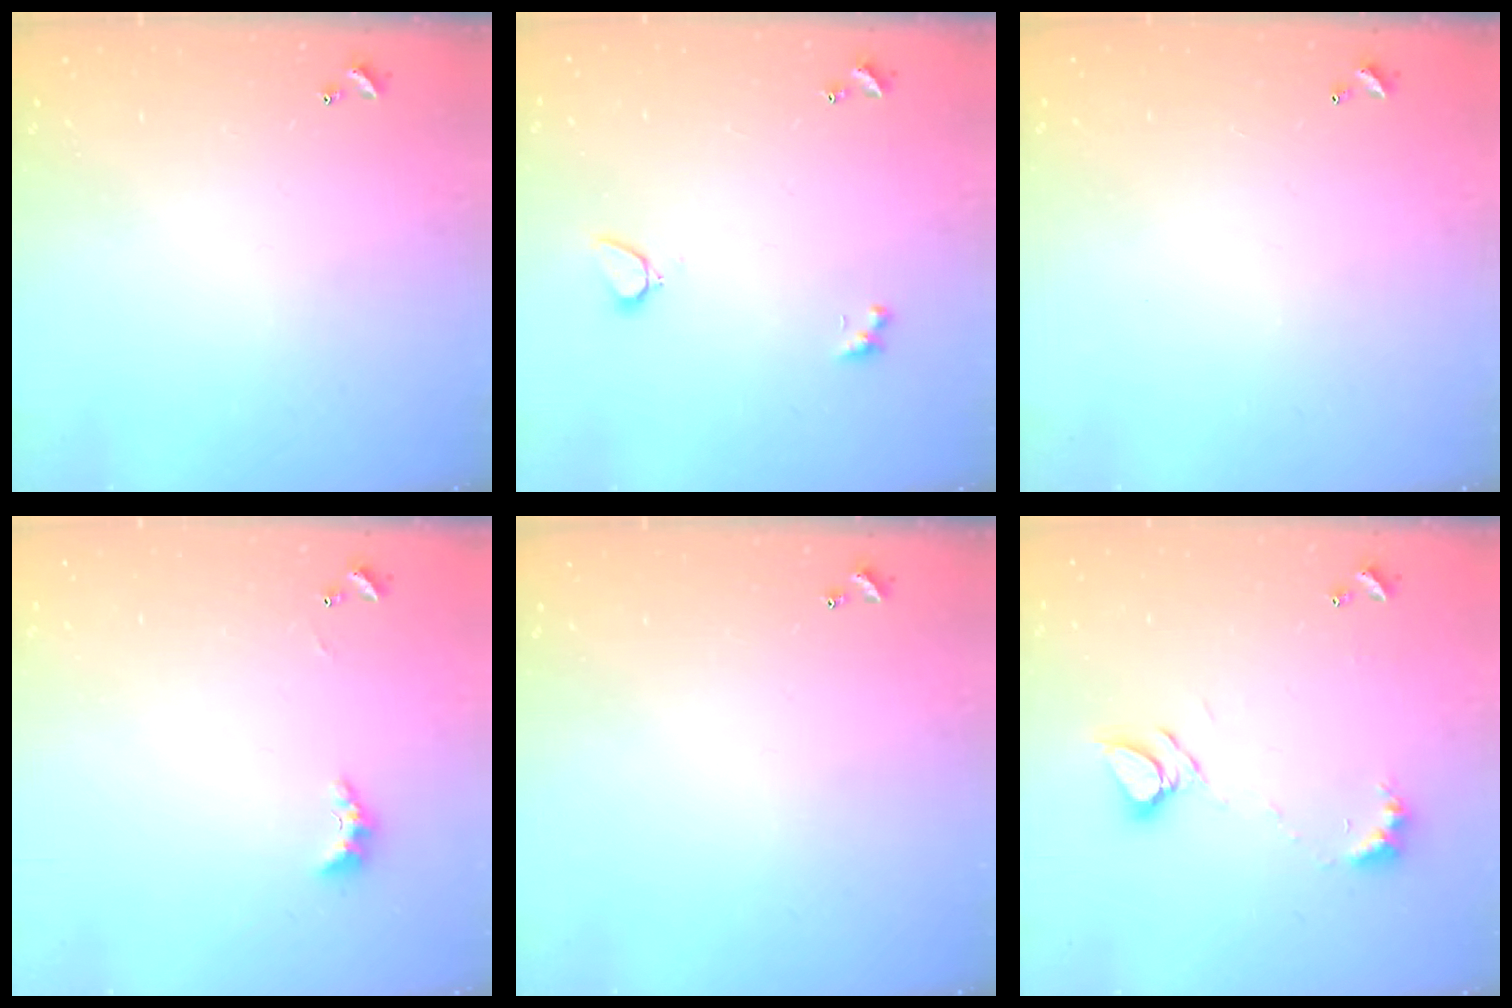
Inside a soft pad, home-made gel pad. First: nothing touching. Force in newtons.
{"total": 3.7, "press": 3.6, "slide": 0.7}
{"total": 2.8, "press": 2.8, "slide": 0.1}
{"total": 3.9, "press": 3.8, "slide": 0.7}
{"total": 0.0}
{"total": 7.0, "press": 7.0, "slide": 0.8}